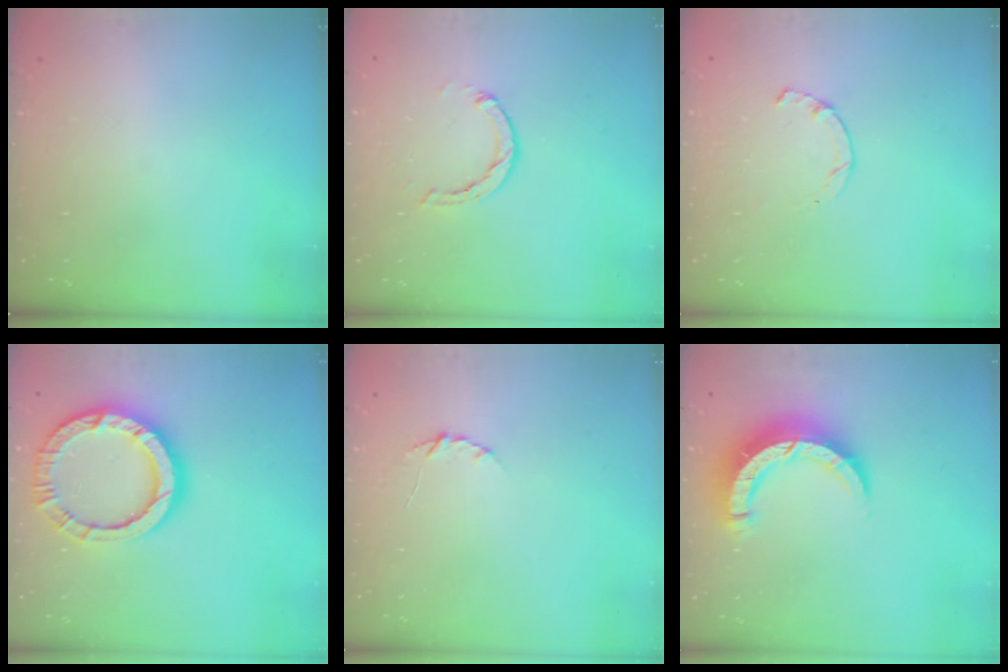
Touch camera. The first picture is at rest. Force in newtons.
{"total": 2.7, "press": 2.7, "slide": 0.5}
{"total": 1.7, "press": 1.6, "slide": 0.4}
{"total": 15.0, "press": 14.9, "slide": 1.9}
{"total": 3.9, "press": 3.9, "slide": 0.5}
{"total": 10.6, "press": 10.5, "slide": 1.1}